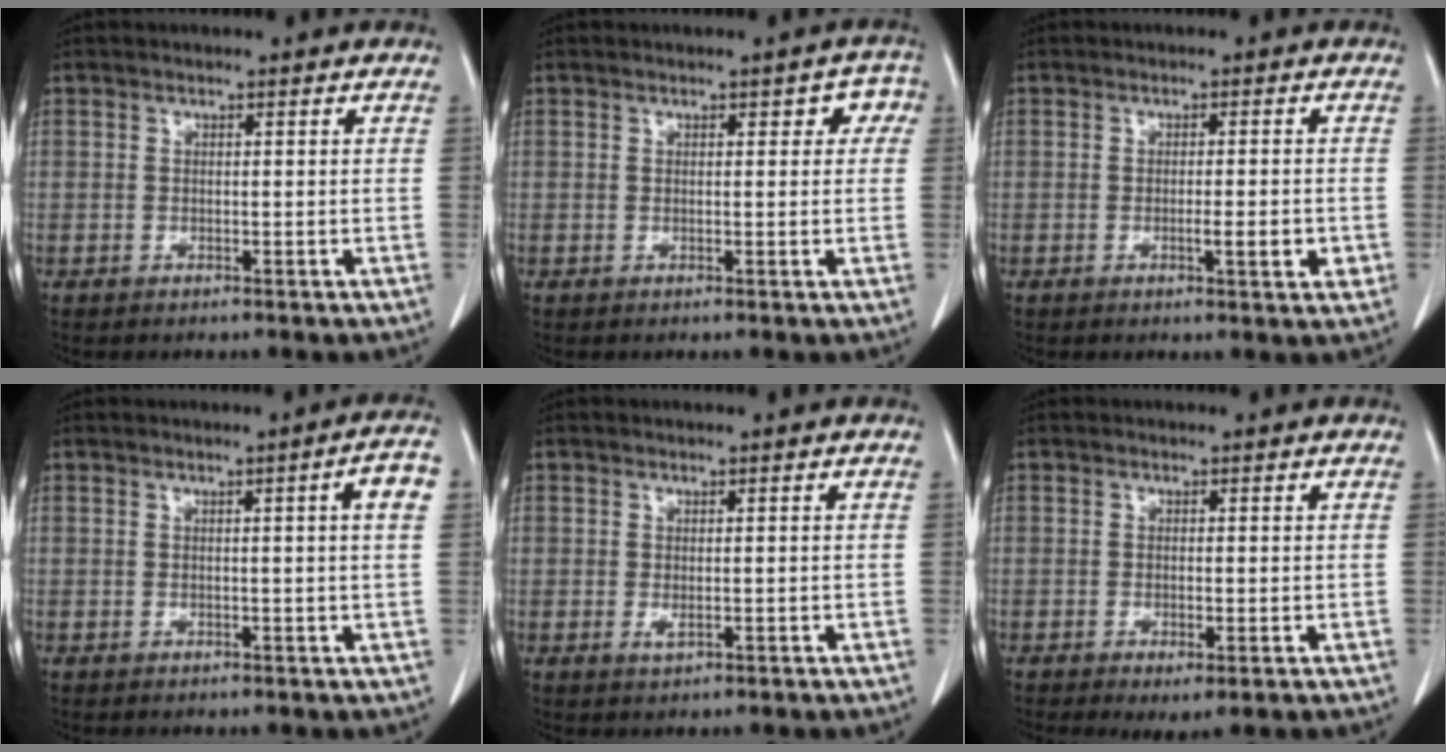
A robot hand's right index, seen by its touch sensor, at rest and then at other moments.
{"total": 2.9, "force": [1.0, 1.8, 2.1], "torque": [-0.007, 0.015, 0.006]}
{"total": 3.5, "force": [-0.9, 0.6, 3.3], "torque": [-0.049, -0.001, -0.010]}
{"total": 3.8, "force": [0.8, -0.4, 3.7], "torque": [-0.044, 0.003, 0.010]}
{"total": 0.9, "force": [-0.1, 0.5, 0.7], "torque": [-0.012, -0.003, 0.001]}
{"total": 2.3, "force": [-0.8, 0.3, 2.1], "torque": [-0.030, -0.010, -0.007]}